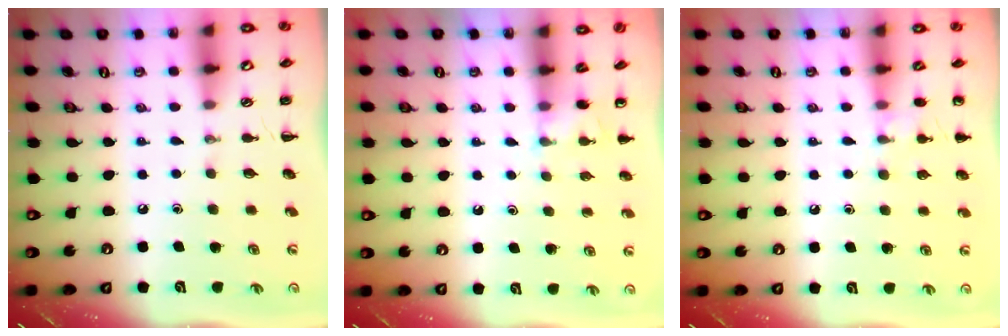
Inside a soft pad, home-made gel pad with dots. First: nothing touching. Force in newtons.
{"total": 4.2, "press": 4.1, "slide": 1.1}
{"total": 6.9, "press": 6.5, "slide": 2.2}